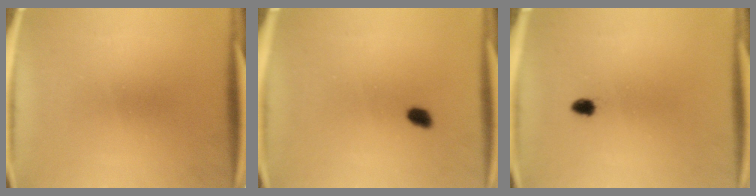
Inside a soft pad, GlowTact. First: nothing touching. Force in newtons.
{"total": 1.4}
{"total": 1.4}